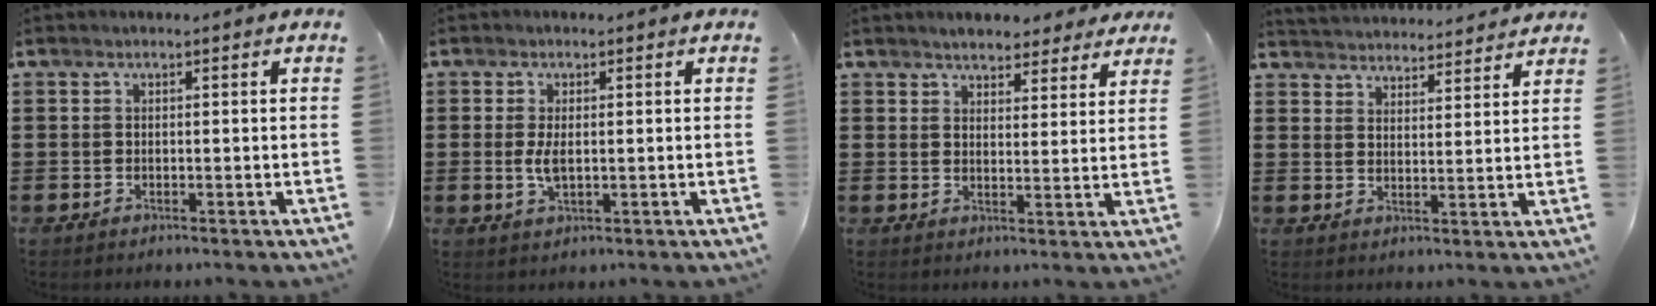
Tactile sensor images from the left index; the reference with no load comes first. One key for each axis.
{"total": 3.1, "fx": 0.1, "fy": 1.3, "fz": 2.8, "tx": -0.070, "ty": -0.003, "tz": -0.003}
{"total": 3.9, "fx": 3.8, "fy": 1.0, "fz": 0.5, "tx": -0.022, "ty": -0.006, "tz": 0.070}
{"total": 3.8, "fx": 3.8, "fy": -0.1, "fz": -0.4, "tx": -0.008, "ty": -0.022, "tz": 0.068}